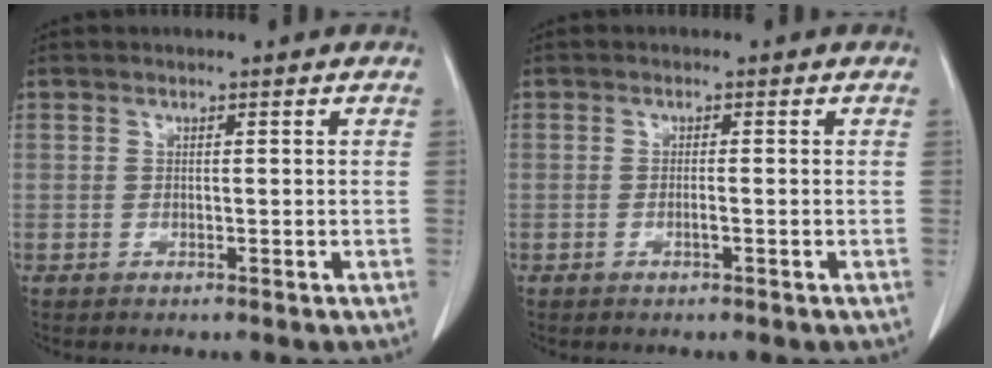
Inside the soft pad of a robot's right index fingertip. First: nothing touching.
{"total": 0.8, "force": [-0.3, 0.0, 0.7], "torque": [-0.016, 0.000, -0.005]}